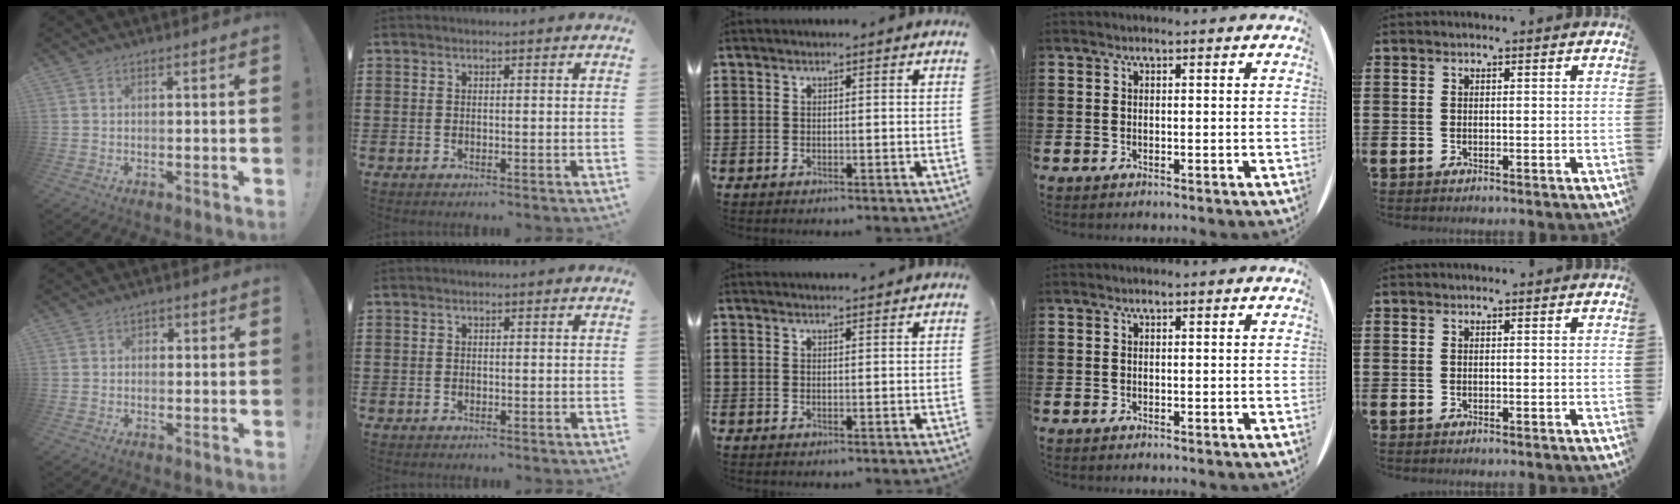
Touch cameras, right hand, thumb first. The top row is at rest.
{"thumb": {"total": 1.4, "force": [-0.7, 1.1, 0.4], "torque": [-0.002, 0.004, -0.015]}, "middle": {"total": 1.2, "force": [1.2, -0.1, 0.2], "torque": [0.002, -0.005, 0.021]}}